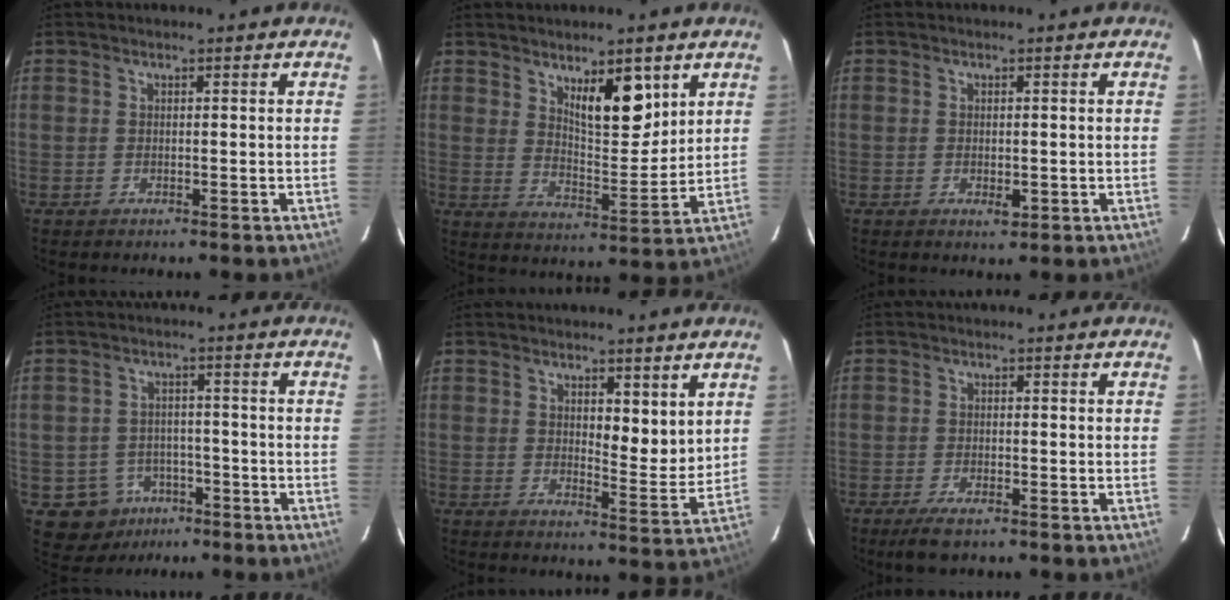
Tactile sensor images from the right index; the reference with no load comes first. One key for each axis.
{"total": 8.6, "fx": 4.8, "fy": 2.6, "fz": 6.7, "tx": -0.110, "ty": -0.009, "tz": 0.085}
{"total": 1.8, "fx": -0.5, "fy": 0.7, "fz": 1.6, "tx": -0.027, "ty": -0.003, "tz": -0.003}
{"total": 7.1, "fx": -3.2, "fy": 6.3, "fz": 1.0, "tx": -0.021, "ty": 0.010, "tz": -0.038}
{"total": 5.5, "fx": 2.7, "fy": 2.0, "fz": 4.4, "tx": -0.061, "ty": -0.018, "tz": 0.042}
{"total": 3.6, "fx": -2.5, "fy": 0.9, "fz": 2.3, "tx": -0.051, "ty": -0.006, "tz": -0.041}